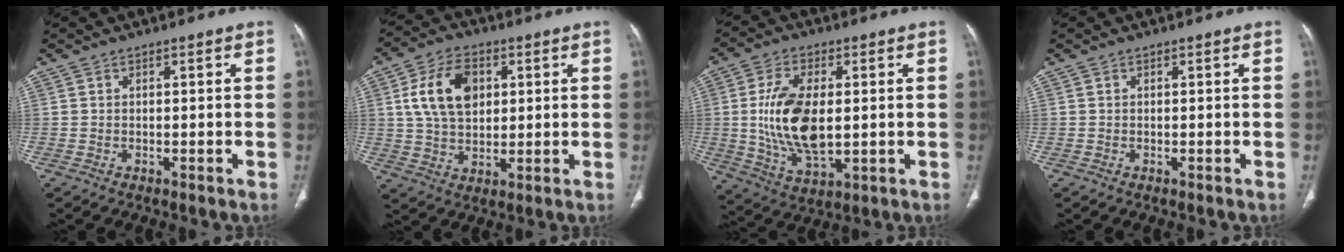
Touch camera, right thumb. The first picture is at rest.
{"total": 11.4, "force": [3.0, 8.1, 7.4], "torque": [-0.106, -0.002, 0.054]}
{"total": 14.5, "force": [0.6, 7.4, 12.4], "torque": [-0.239, -0.012, 0.019]}
{"total": 0.0}